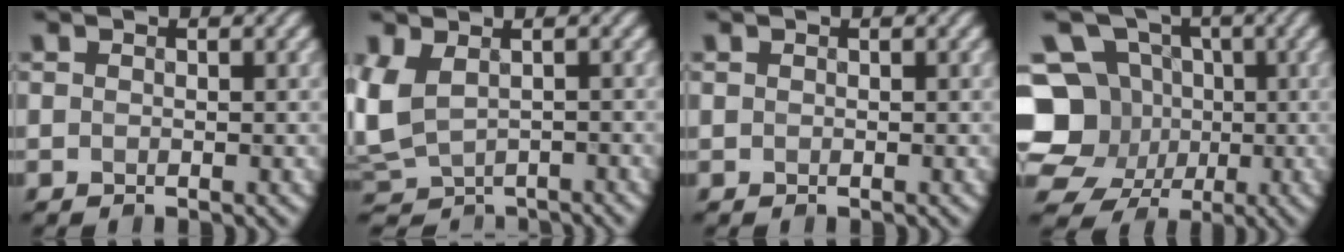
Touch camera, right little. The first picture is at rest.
{"total": 4.2, "force": [-0.5, 2.9, 2.9], "torque": [-0.080, -0.019, 0.007]}
{"total": 0.0}
{"total": 8.4, "force": [-0.9, 8.0, 2.5], "torque": [-0.055, 0.027, -0.044]}